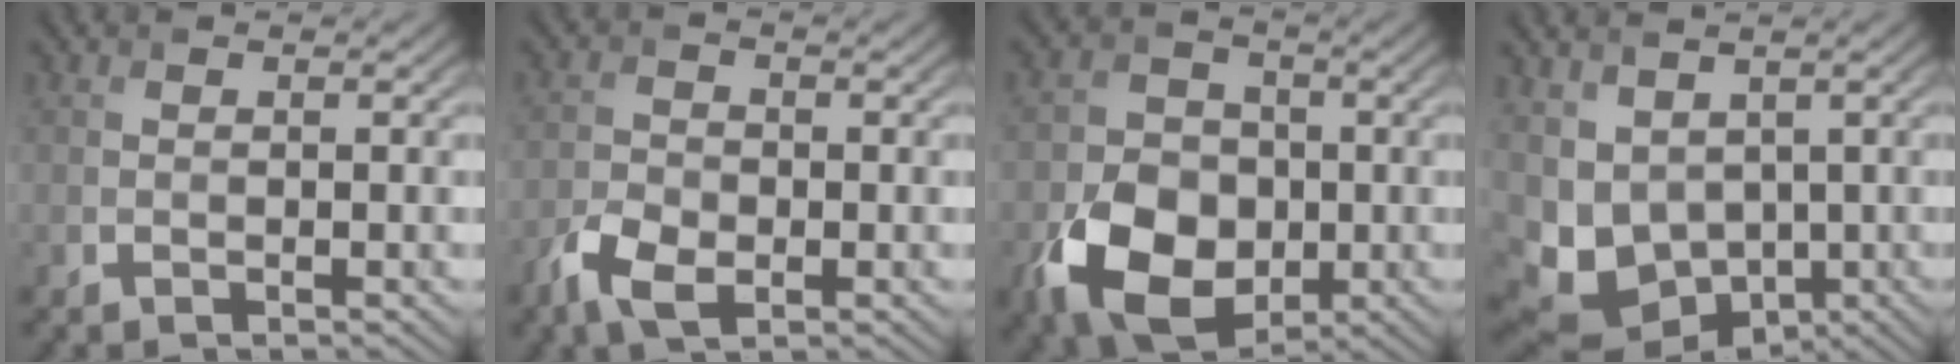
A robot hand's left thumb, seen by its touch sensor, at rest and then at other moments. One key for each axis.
{"total": 4.6, "fx": -2.4, "fy": 2.6, "fz": 3.0, "tx": -0.066, "ty": -0.007, "tz": -0.052}
{"total": 10.6, "fx": -3.4, "fy": 7.8, "fz": 6.3, "tx": -0.137, "ty": -0.022, "tz": -0.068}
{"total": 8.1, "fx": 1.0, "fy": 6.2, "fz": 5.1, "tx": -0.131, "ty": -0.028, "tz": 0.037}